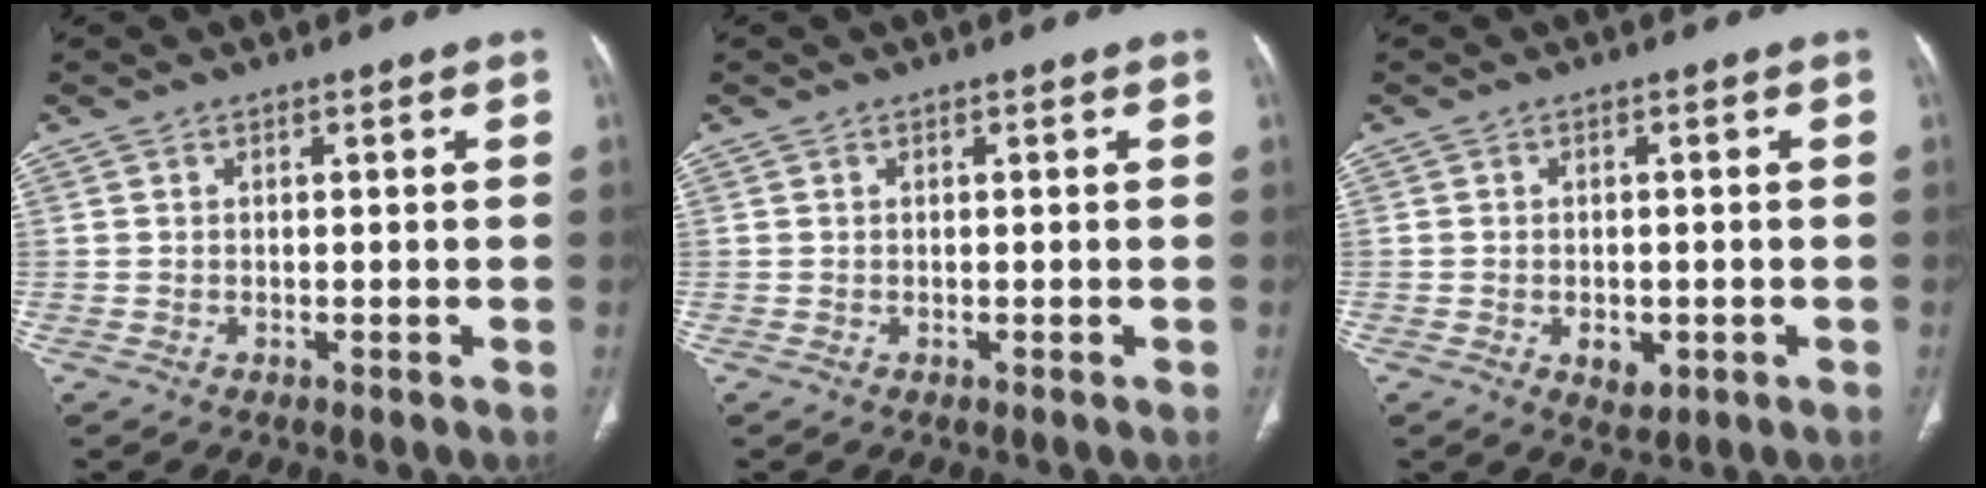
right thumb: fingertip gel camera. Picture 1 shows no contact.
{"total": 0.0}
{"total": 3.7, "force": [-1.1, 2.4, 2.5], "torque": [-0.028, 0.002, -0.008]}